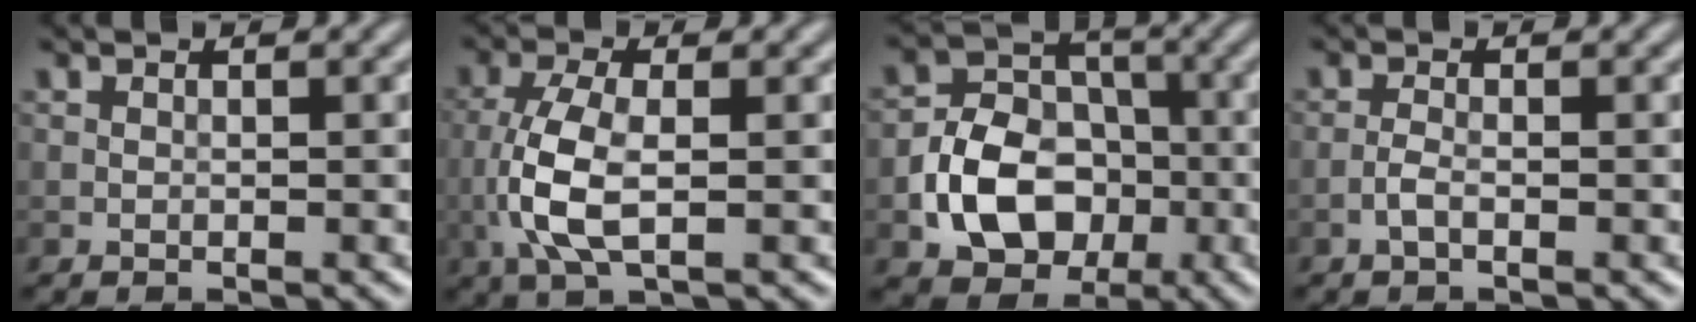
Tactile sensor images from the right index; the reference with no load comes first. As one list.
[{"total": 5.4, "force": [-0.7, 2.3, 4.8], "torque": [-0.113, -0.001, -0.014]}, {"total": 7.5, "force": [-2.3, 5.7, 4.3], "torque": [-0.071, -0.003, -0.044]}, {"total": 1.2, "force": [-0.6, 0.4, 1.0], "torque": [-0.024, 0.002, -0.015]}]